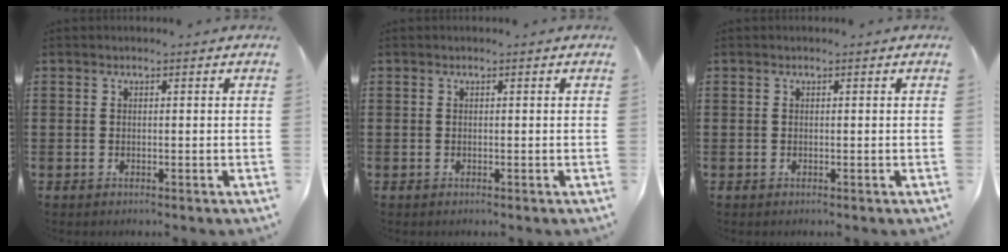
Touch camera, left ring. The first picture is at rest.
{"total": 0.0}
{"total": 0.0}